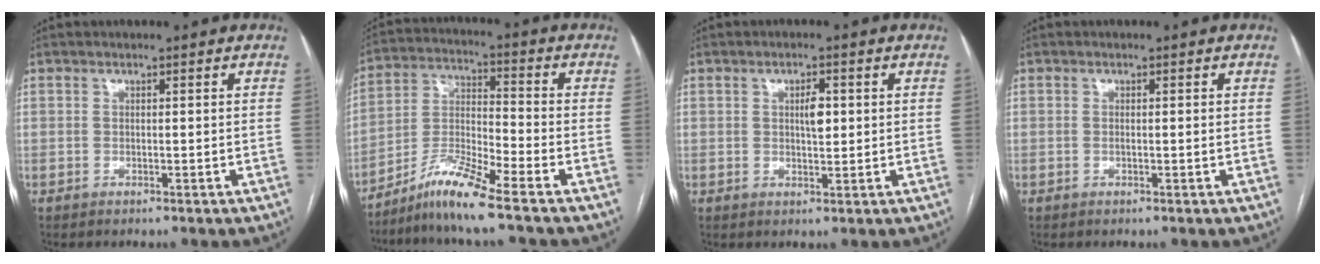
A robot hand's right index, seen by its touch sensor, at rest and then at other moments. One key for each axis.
{"total": 8.8, "fx": -7.0, "fy": -0.7, "fz": 5.3, "tx": -0.116, "ty": -0.014, "tz": -0.135}
{"total": 2.9, "fx": 0.6, "fy": 1.1, "fz": 2.6, "tx": -0.042, "ty": 0.002, "tz": 0.010}
{"total": 0.7, "fx": -0.1, "fy": 0.0, "fz": 0.7, "tx": -0.014, "ty": -0.001, "tz": 0.001}